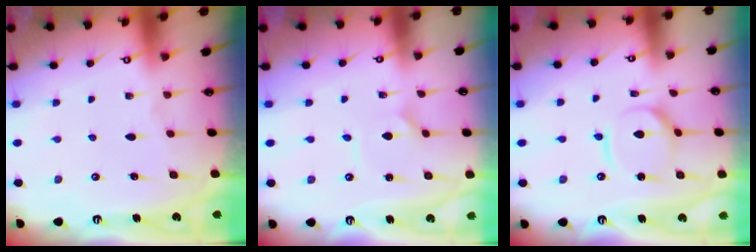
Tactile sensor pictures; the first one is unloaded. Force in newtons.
{"total": 1.0, "press": 1.0, "slide": 0.0}
{"total": 7.4, "press": 7.3, "slide": 0.7}